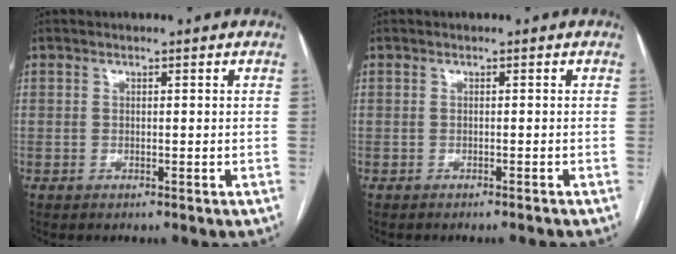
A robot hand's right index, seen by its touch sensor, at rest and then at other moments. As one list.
[{"total": 1.5, "force": [-1.4, -0.5, 0.3], "torque": [-0.006, -0.001, -0.018]}]